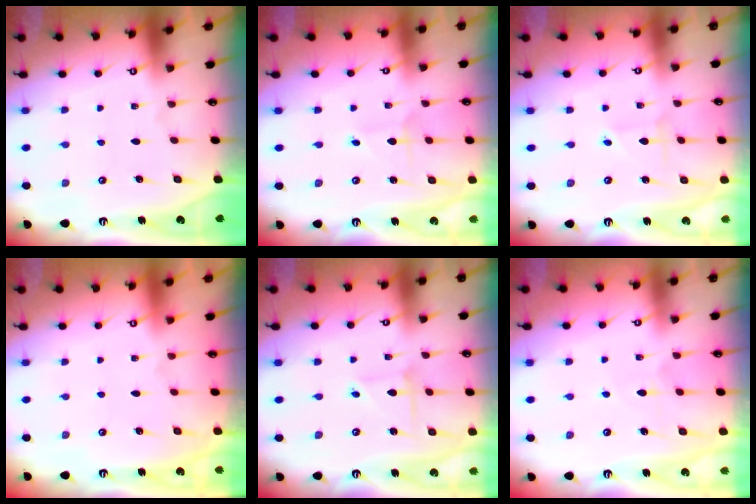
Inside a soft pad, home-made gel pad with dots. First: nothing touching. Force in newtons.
{"total": 2.1, "press": 2.1, "slide": 0.2}
{"total": 1.8, "press": 1.8, "slide": 0.1}
{"total": 0.0}
{"total": 2.4, "press": 2.4, "slide": 0.3}
{"total": 4.1, "press": 4.1, "slide": 0.5}